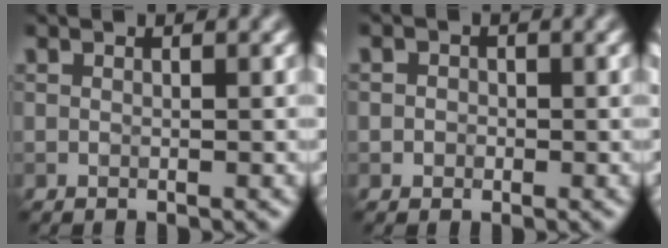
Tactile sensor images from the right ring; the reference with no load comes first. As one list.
[{"total": 1.1, "force": [0.0, 1.0, 0.3], "torque": [0.007, -0.001, -0.008]}]